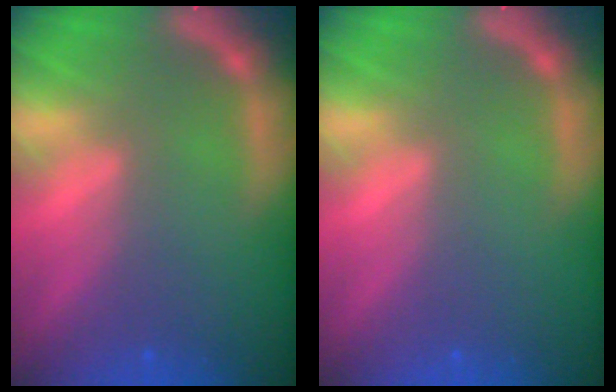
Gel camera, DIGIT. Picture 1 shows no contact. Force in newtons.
{"total": 0.0}